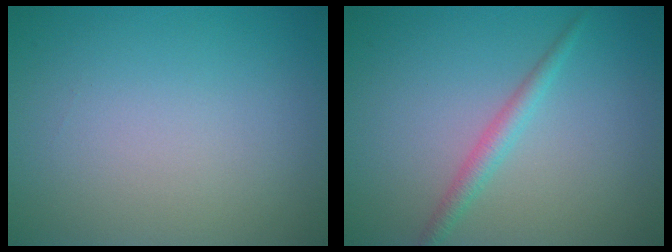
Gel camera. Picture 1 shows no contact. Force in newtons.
{"total": 1.8, "press": 1.8, "slide": 0.1}